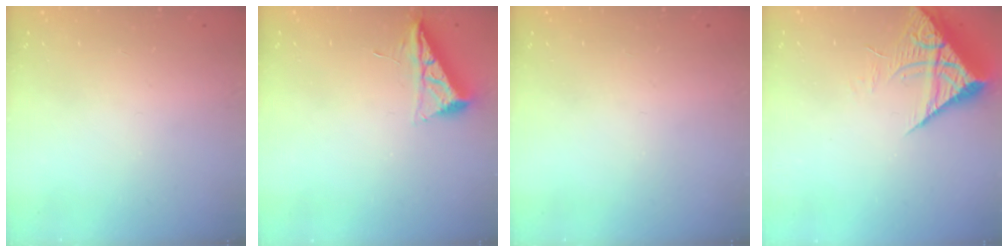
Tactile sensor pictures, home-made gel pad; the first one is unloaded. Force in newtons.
{"total": 6.8, "press": 6.8, "slide": 0.9}
{"total": 0.0}
{"total": 7.7, "press": 7.6, "slide": 0.8}